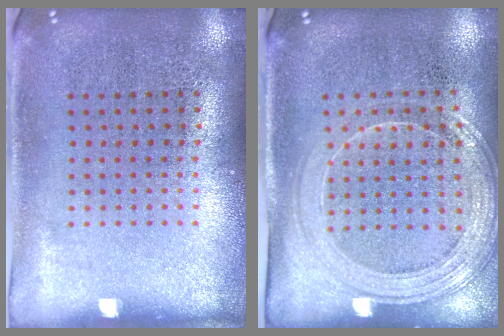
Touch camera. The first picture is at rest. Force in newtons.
{"total": 1.6, "press": 1.5, "slide": 0.4}